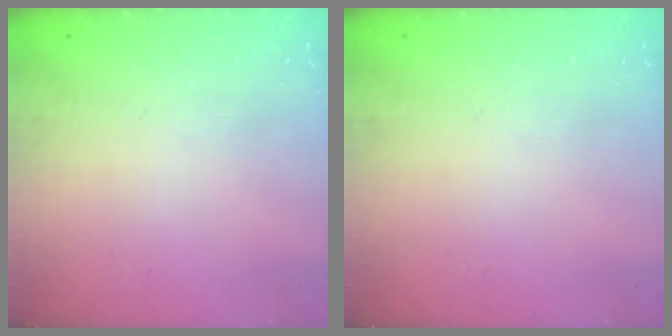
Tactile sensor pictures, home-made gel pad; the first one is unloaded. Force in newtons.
{"total": 0.0}